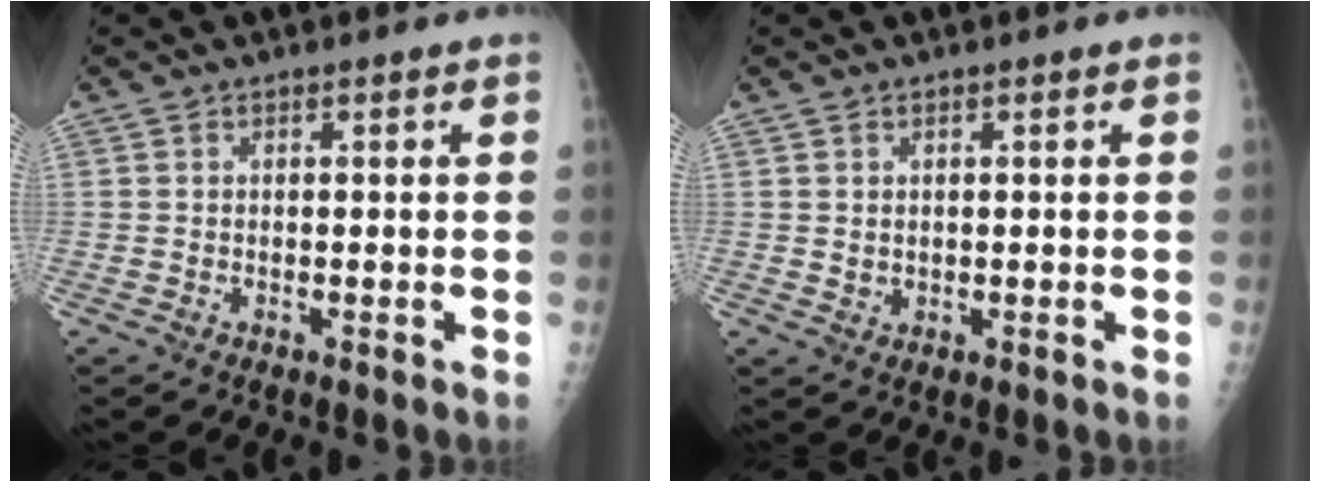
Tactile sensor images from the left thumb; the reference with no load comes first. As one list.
[{"total": 1.3, "force": [0.3, 1.1, 0.7], "torque": [-0.009, -0.003, 0.009]}]